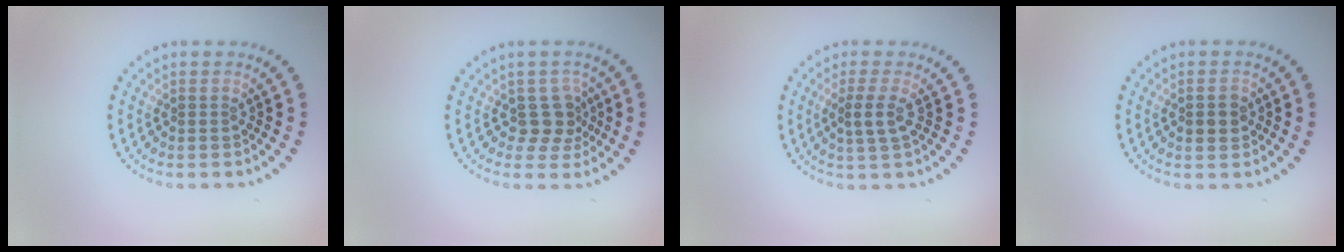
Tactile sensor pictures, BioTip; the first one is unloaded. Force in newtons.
{"total": 2.5, "press": 1.9, "slide": 1.6}
{"total": 2.1, "press": 1.9, "slide": 1.0}
{"total": 1.6, "press": 1.6, "slide": 0.1}